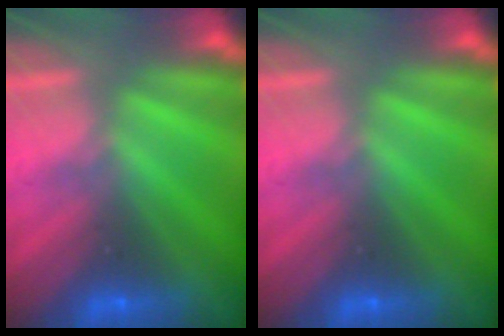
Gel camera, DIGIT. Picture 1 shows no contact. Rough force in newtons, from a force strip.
{"total": 0.0}